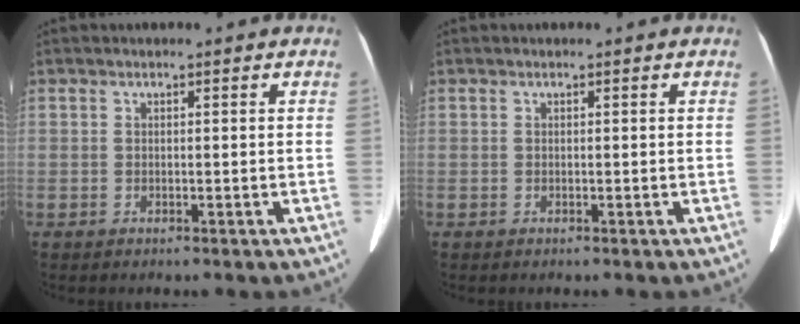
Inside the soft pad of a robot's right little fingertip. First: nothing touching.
{"total": 0.0}